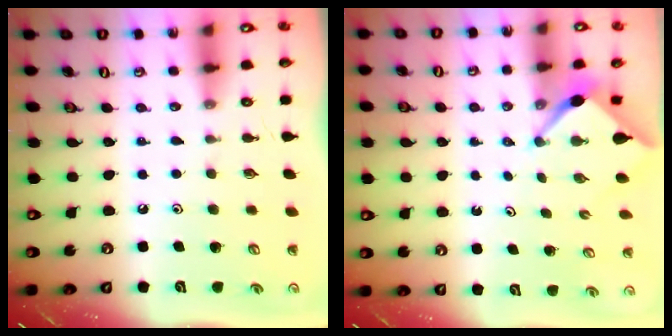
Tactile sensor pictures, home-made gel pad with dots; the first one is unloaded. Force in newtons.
{"total": 2.5, "press": 2.5, "slide": 0.3}